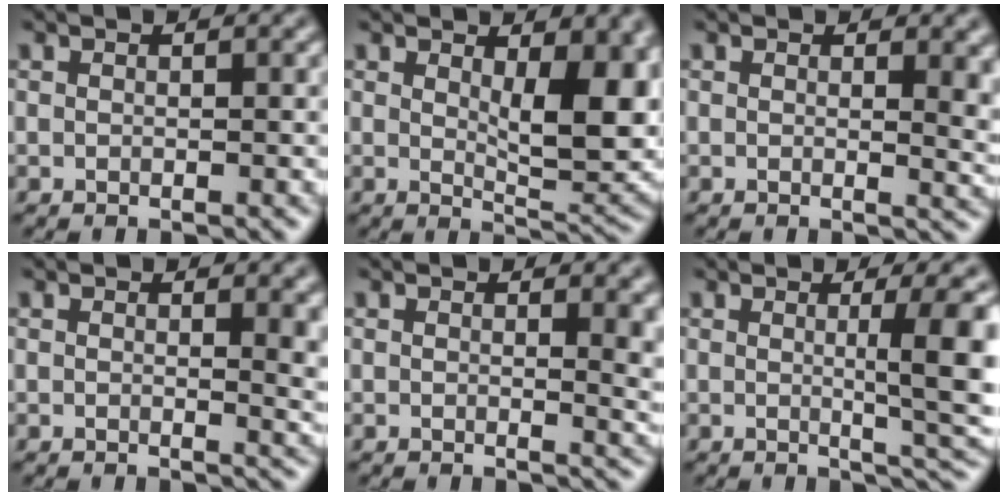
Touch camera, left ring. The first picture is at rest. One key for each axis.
{"total": 7.9, "fx": 1.6, "fy": 3.1, "fz": 7.1, "tx": -0.100, "ty": -0.007, "tz": 0.033}
{"total": 3.1, "fx": 0.9, "fy": 1.1, "fz": 2.7, "tx": -0.025, "ty": -0.003, "tz": 0.014}
{"total": 3.1, "fx": 0.8, "fy": 1.1, "fz": 2.7, "tx": -0.024, "ty": 0.000, "tz": 0.011}
{"total": 3.4, "fx": 0.9, "fy": 1.3, "fz": 3.0, "tx": -0.025, "ty": -0.002, "tz": 0.012}
{"total": 6.1, "fx": 0.4, "fy": 1.4, "fz": 5.9, "tx": -0.070, "ty": -0.003, "tz": 0.006}